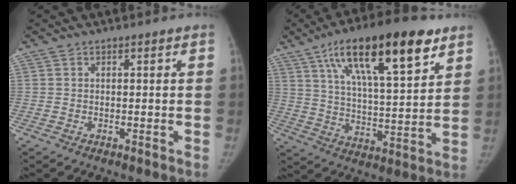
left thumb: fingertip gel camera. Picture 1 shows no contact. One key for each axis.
{"total": 22.6, "fx": 12.3, "fy": 6.9, "fz": 17.6, "tx": -0.269, "ty": -0.025, "tz": 0.206}